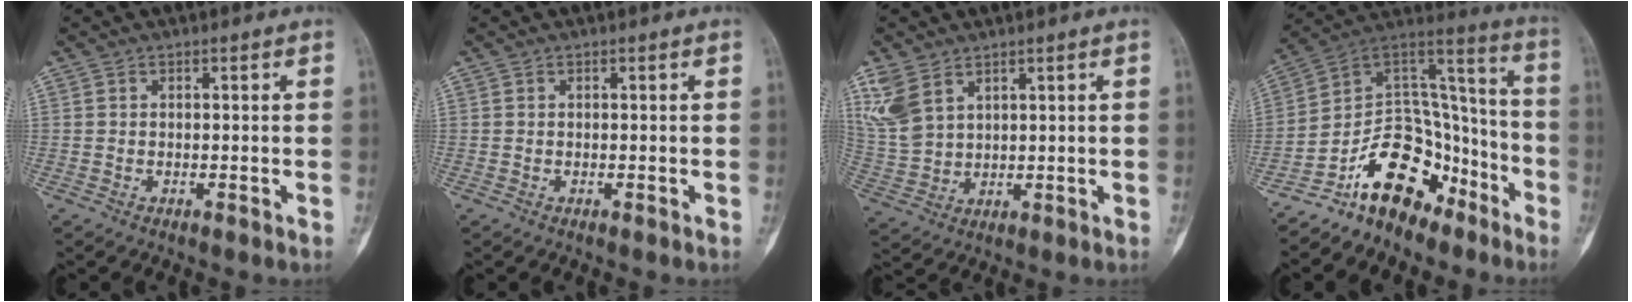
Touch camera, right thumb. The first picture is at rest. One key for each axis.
{"total": 0.0}
{"total": 8.1, "fx": 4.7, "fy": 4.9, "fz": 4.4, "tx": -0.095, "ty": -0.009, "tz": 0.111}
{"total": 17.9, "fx": -11.2, "fy": 11.0, "fz": 8.5, "tx": -0.095, "ty": 0.133, "tz": -0.193}